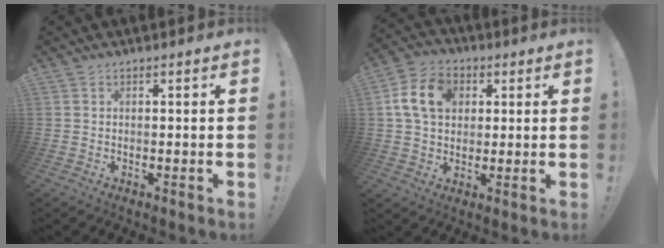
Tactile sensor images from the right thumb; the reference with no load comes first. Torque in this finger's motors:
{"motor_torque": [0.42, 0.42, 0.06, 0.04, 0.03]}